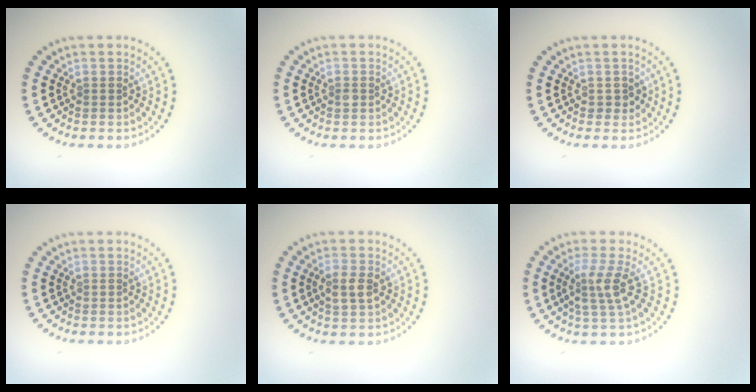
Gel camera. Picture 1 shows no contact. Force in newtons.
{"total": 0.8, "press": 0.8, "slide": 0.2}
{"total": 1.1, "press": 1.0, "slide": 0.5}
{"total": 0.0}
{"total": 2.1, "press": 2.1, "slide": 0.2}
{"total": 2.7, "press": 2.1, "slide": 1.8}